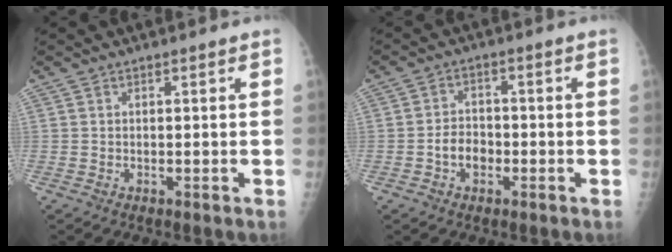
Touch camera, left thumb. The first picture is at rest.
{"total": 4.4, "force": [-1.6, 3.3, 2.5], "torque": [-0.024, 0.019, -0.030]}